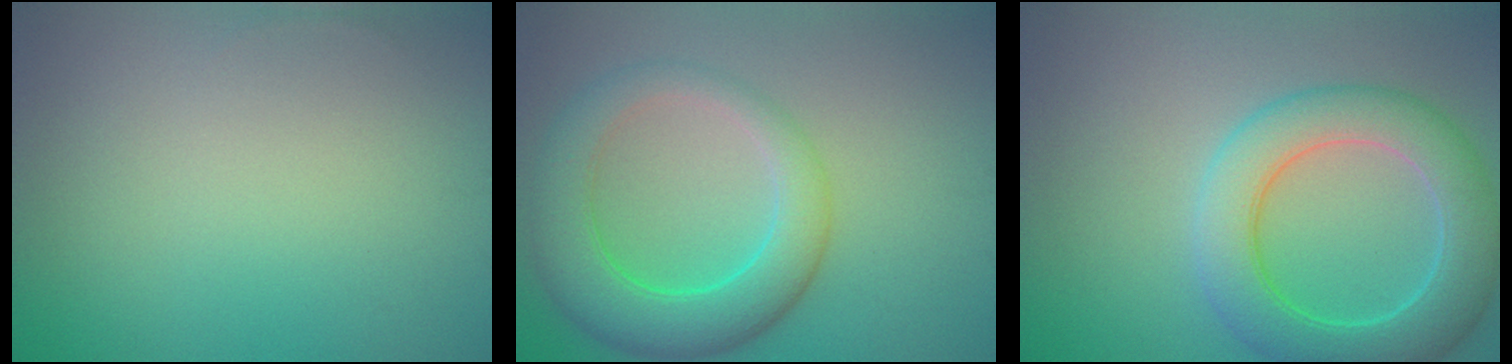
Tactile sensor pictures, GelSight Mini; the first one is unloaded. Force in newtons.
{"total": 6.9, "press": 6.9, "slide": 0.2}
{"total": 7.2, "press": 7.2, "slide": 0.2}